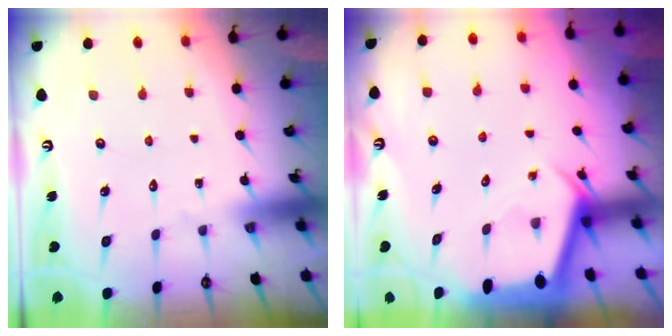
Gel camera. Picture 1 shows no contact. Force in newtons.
{"total": 2.6, "press": 2.6, "slide": 0.2}